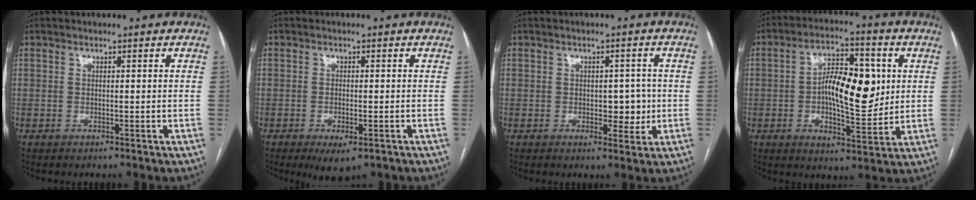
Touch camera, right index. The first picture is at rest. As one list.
[{"total": 4.6, "force": [-2.6, 1.5, 3.5], "torque": [-0.051, -0.009, -0.031]}, {"total": 4.2, "force": [-0.1, 2.4, 3.4], "torque": [-0.036, 0.004, 0.004]}, {"total": 12.6, "force": [1.1, 4.6, 11.6], "torque": [-0.195, 0.014, 0.018]}]